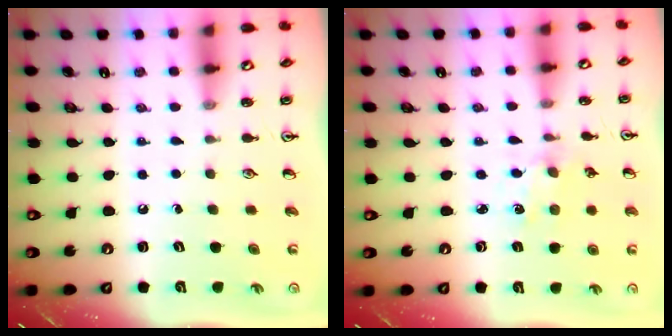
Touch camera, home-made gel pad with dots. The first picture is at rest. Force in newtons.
{"total": 1.0, "press": 1.0, "slide": 0.2}